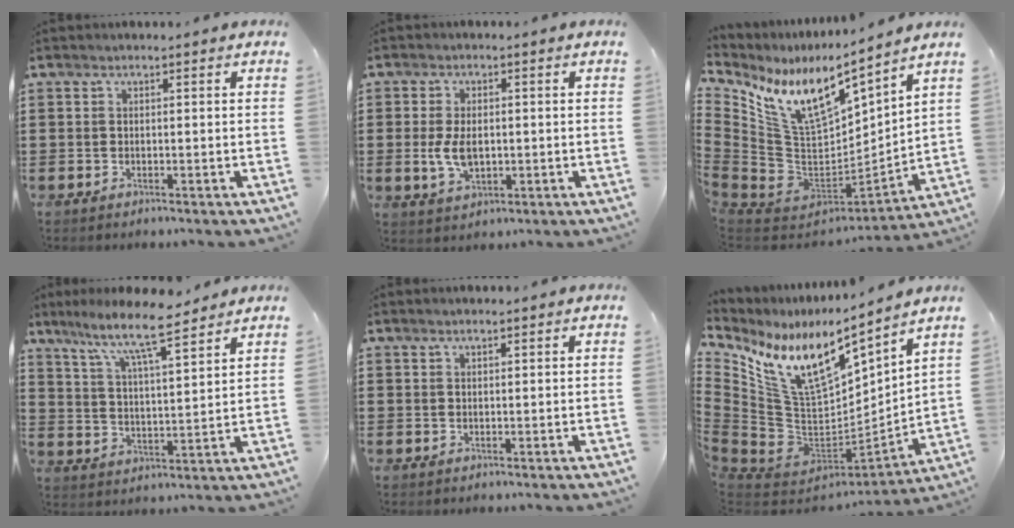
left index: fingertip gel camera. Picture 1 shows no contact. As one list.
[{"total": 5.1, "force": [-0.4, 2.9, 4.2], "torque": [-0.093, 0.001, -0.010]}, {"total": 12.2, "force": [7.7, 5.1, 8.0], "torque": [-0.187, -0.060, 0.133]}, {"total": 9.1, "force": [7.3, 1.2, 5.4], "torque": [-0.120, -0.035, 0.124]}, {"total": 0.7, "force": [0.6, 0.0, 0.5], "torque": [-0.008, -0.001, 0.011]}, {"total": 12.7, "force": [7.4, 5.6, 8.6], "torque": [-0.206, -0.062, 0.128]}]